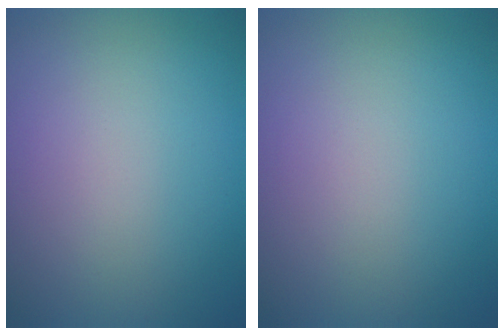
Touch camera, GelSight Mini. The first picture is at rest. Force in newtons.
{"total": 0.0}